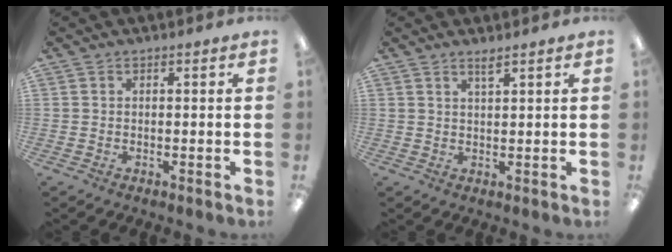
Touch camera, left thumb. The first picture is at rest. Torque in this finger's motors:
{"motor_torque": [0.05, -0.04, -0.41, 0.12, 0.03]}